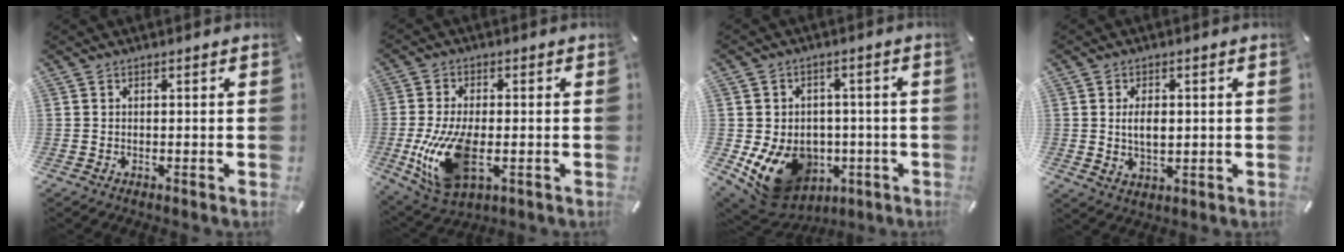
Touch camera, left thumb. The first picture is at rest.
{"total": 14.9, "force": [-2.5, 8.2, 12.2], "torque": [-0.254, -0.015, -0.037]}
{"total": 13.6, "force": [-3.9, 11.1, 6.8], "torque": [-0.141, 0.008, -0.061]}
{"total": 5.0, "force": [0.7, 3.2, 3.8], "torque": [-0.069, -0.002, 0.007]}